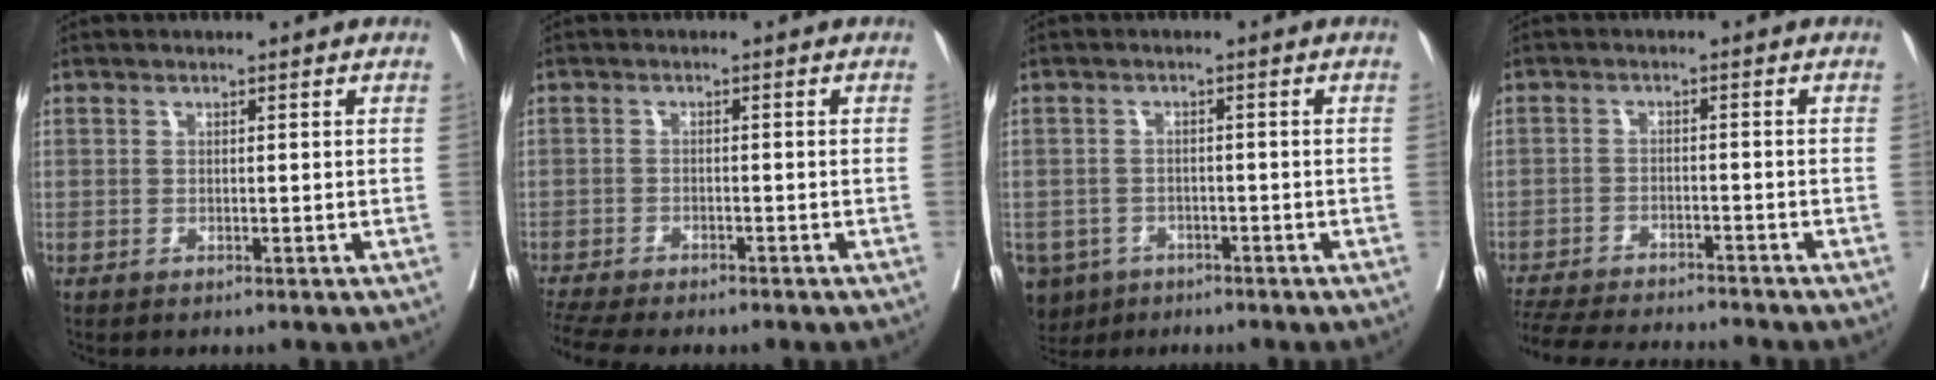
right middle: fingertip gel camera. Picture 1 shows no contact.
{"total": 8.8, "force": [-7.5, 1.7, 4.3], "torque": [-0.074, -0.003, -0.117]}
{"total": 6.3, "force": [-4.1, 4.7, 1.2], "torque": [-0.026, 0.001, -0.062]}
{"total": 13.7, "force": [-12.8, 1.3, 4.7], "torque": [-0.082, -0.014, -0.190]}